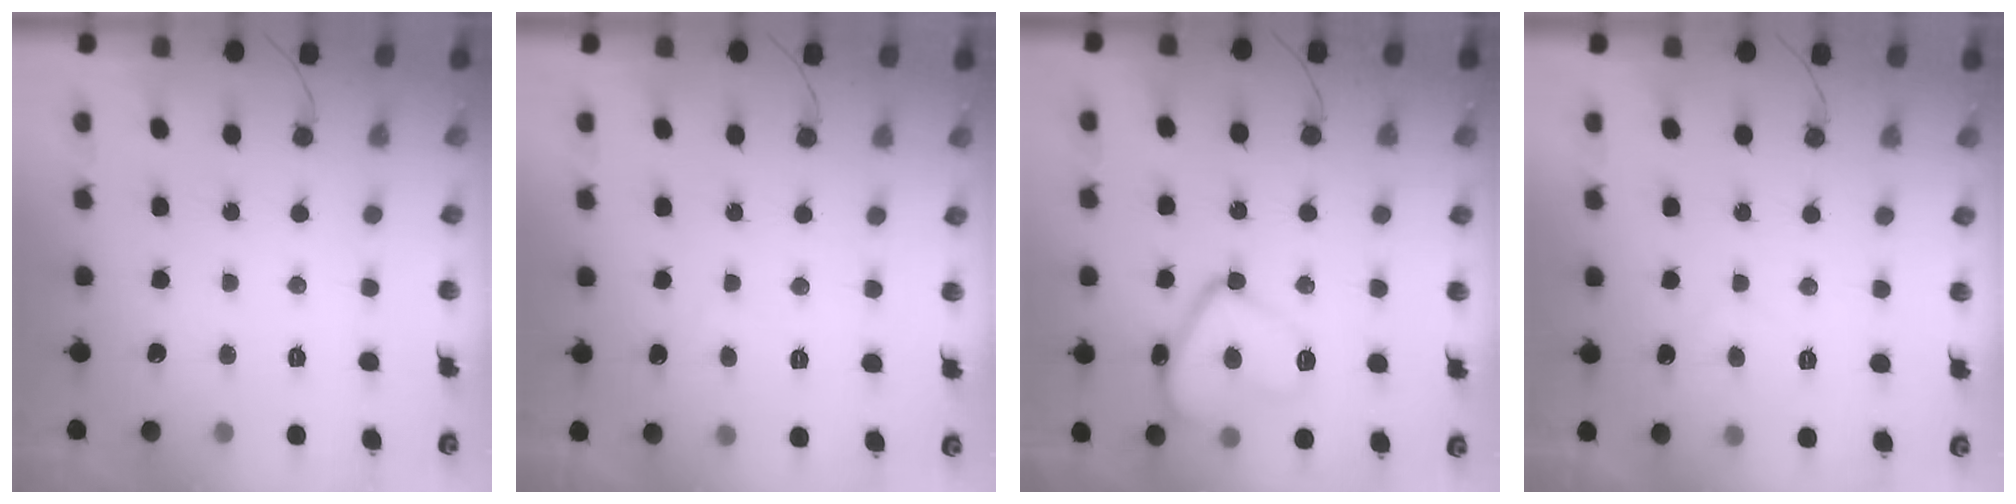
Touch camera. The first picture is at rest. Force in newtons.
{"total": 1.8, "press": 1.7, "slide": 0.6}
{"total": 14.3, "press": 14.2, "slide": 1.2}
{"total": 2.0, "press": 1.9, "slide": 0.5}